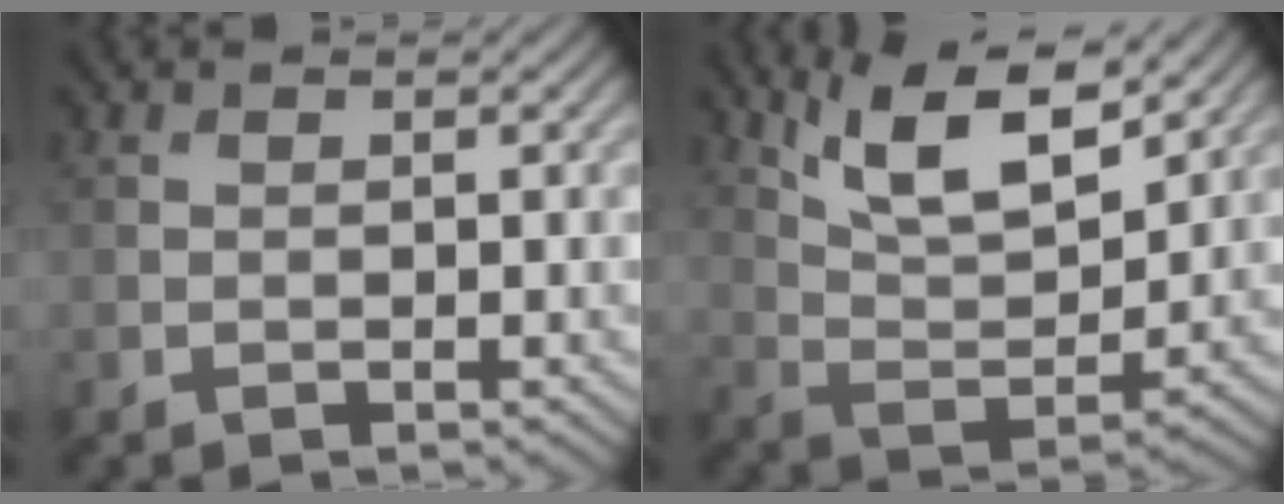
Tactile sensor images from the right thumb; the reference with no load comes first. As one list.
[{"total": 12.3, "force": [8.3, 4.1, 8.1], "torque": [-0.153, 0.002, 0.138]}]